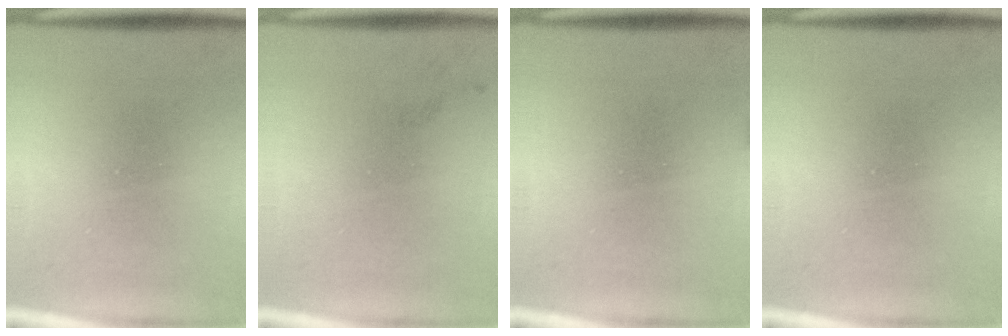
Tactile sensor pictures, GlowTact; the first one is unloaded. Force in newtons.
{"total": 1.1}
{"total": 0.6}
{"total": 0.0}